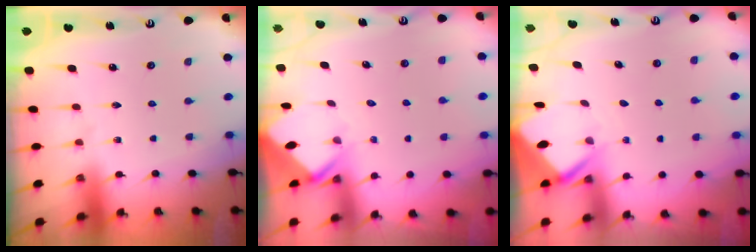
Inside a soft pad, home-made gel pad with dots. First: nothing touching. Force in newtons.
{"total": 2.8, "press": 2.8, "slide": 0.1}
{"total": 3.2, "press": 3.2, "slide": 0.3}